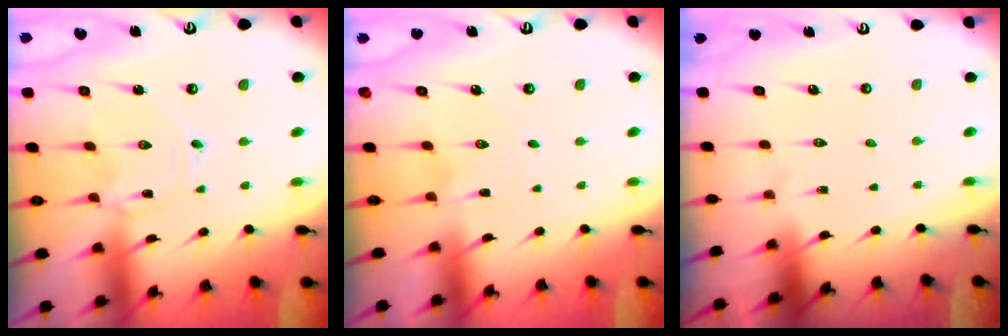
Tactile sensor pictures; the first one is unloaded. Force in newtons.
{"total": 0.6, "press": 0.6, "slide": 0.1}
{"total": 0.0}